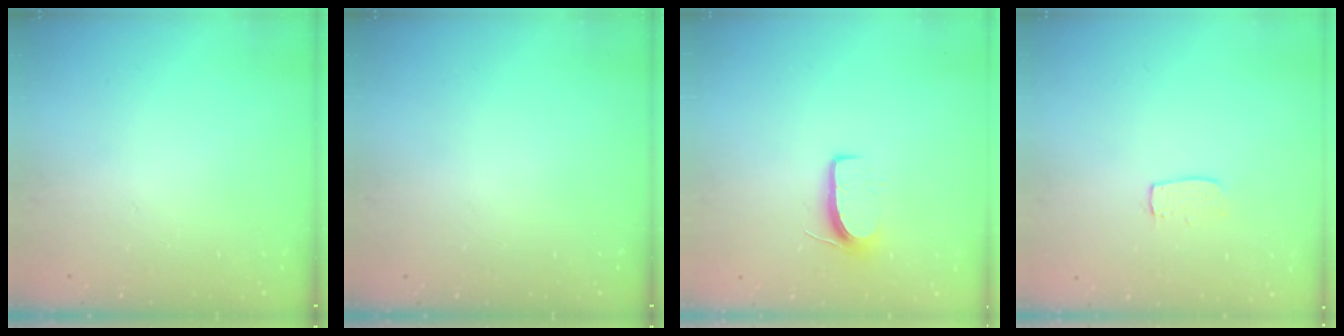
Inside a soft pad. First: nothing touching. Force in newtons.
{"total": 0.0}
{"total": 7.0, "press": 7.0, "slide": 0.6}
{"total": 5.1, "press": 5.1, "slide": 0.4}